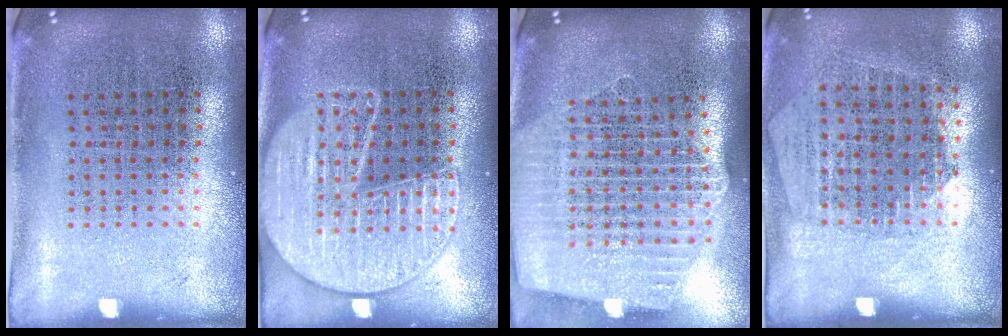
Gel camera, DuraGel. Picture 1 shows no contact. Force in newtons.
{"total": 2.0, "press": 2.0, "slide": 0.2}
{"total": 2.5, "press": 2.1, "slide": 1.3}
{"total": 1.2, "press": 1.1, "slide": 0.5}